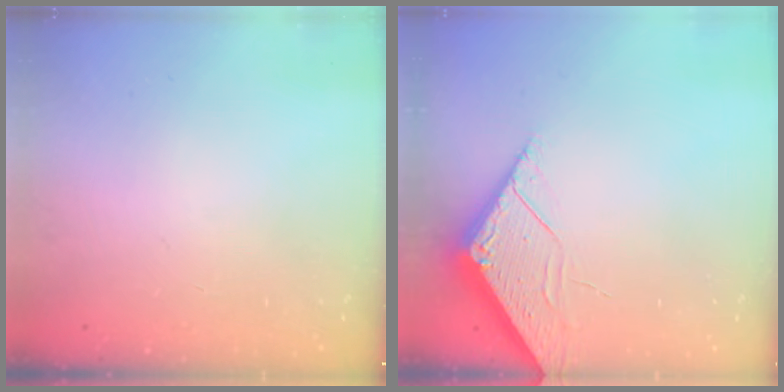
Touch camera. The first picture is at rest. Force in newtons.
{"total": 4.0, "press": 3.9, "slide": 0.4}